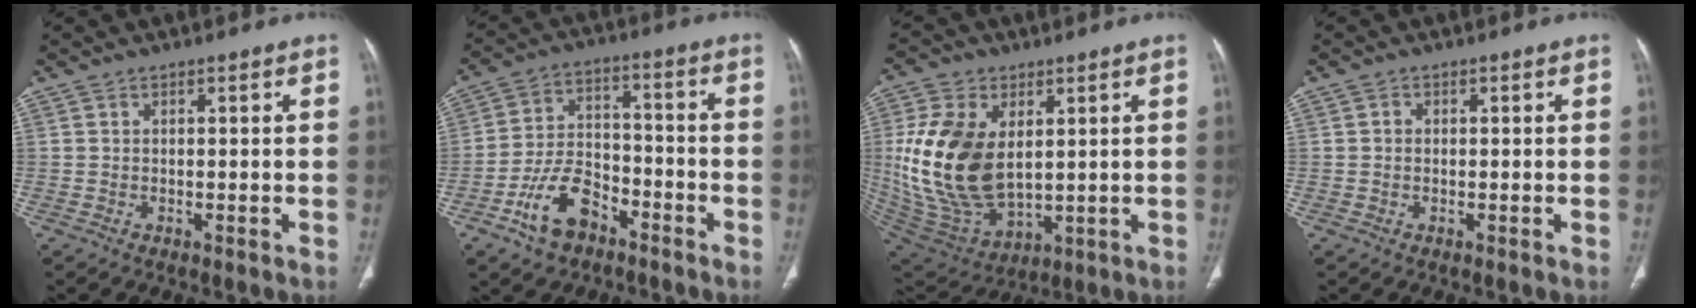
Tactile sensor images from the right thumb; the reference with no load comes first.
{"total": 11.1, "force": [-6.4, 6.5, 6.3], "torque": [-0.103, 0.047, -0.117]}
{"total": 20.3, "force": [2.8, 12.5, 15.7], "torque": [-0.310, -0.022, 0.072]}
{"total": 0.7, "force": [-0.1, 0.7, 0.3], "torque": [0.001, 0.002, -0.003]}